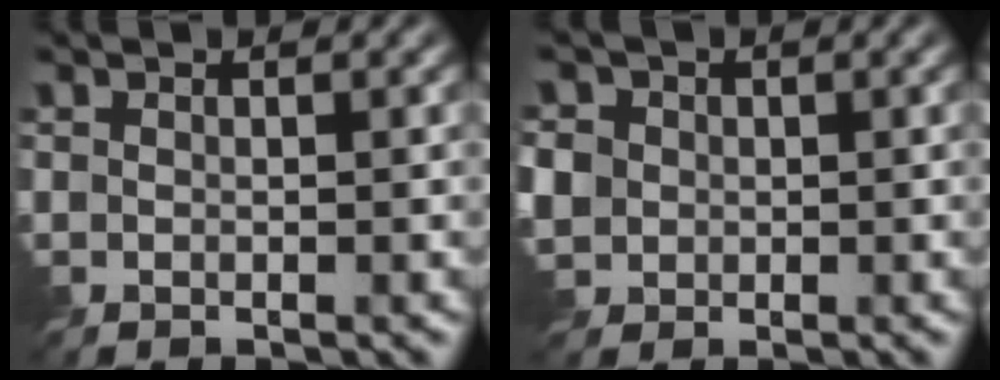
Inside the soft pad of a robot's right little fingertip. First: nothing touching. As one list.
[{"total": 5.3, "force": [0.6, 4.7, 2.3], "torque": [-0.077, 0.020, 0.007]}]